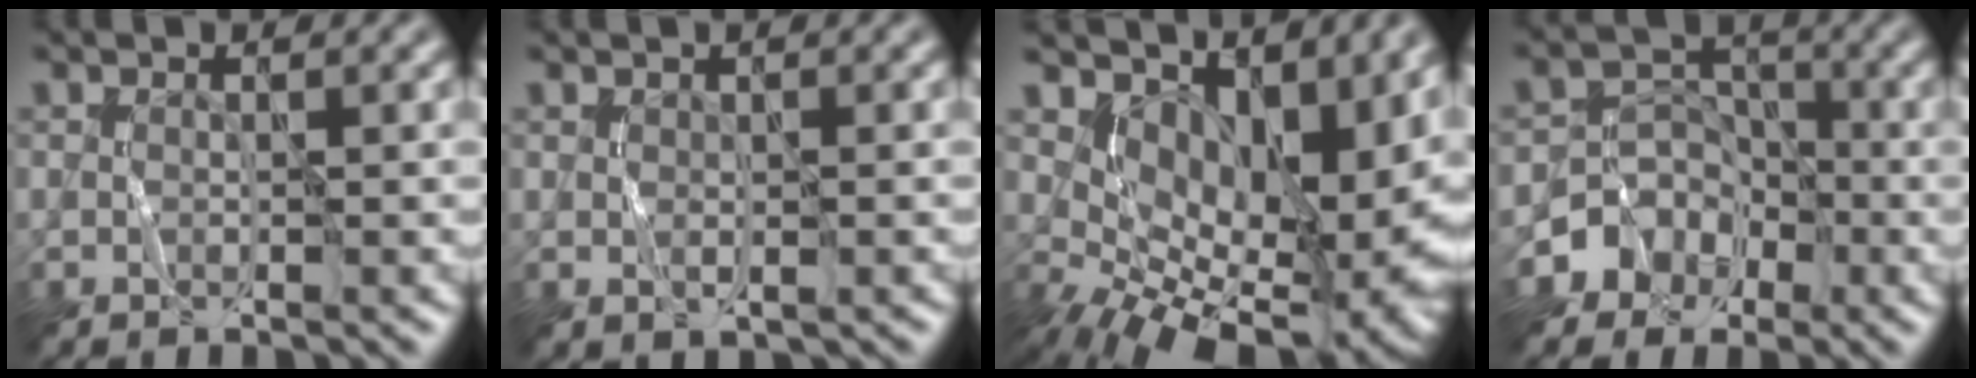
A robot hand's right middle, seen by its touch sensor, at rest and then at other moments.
{"total": 0.8, "force": [0.1, 0.4, 0.7], "torque": [-0.016, -0.006, 0.011]}
{"total": 12.4, "force": [1.1, 7.3, 10.0], "torque": [-0.146, -0.016, 0.042]}
{"total": 4.5, "force": [-2.4, 3.7, 0.7], "torque": [0.020, 0.015, -0.054]}